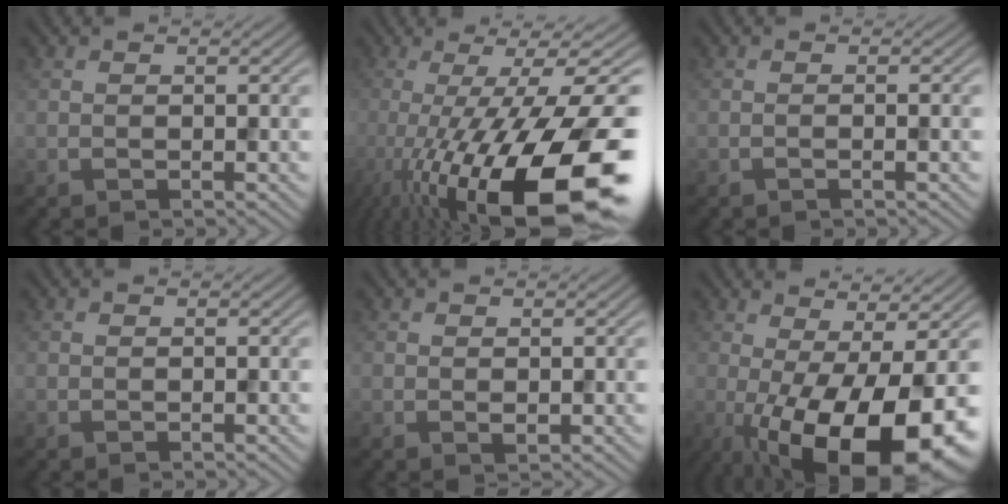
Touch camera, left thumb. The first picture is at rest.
{"total": 20.5, "force": [-8.3, 5.1, 18.1], "torque": [-0.257, -0.014, -0.143]}
{"total": 1.2, "force": [-0.7, -0.2, 0.9], "torque": [-0.021, 0.000, -0.015]}
{"total": 0.0}
{"total": 0.7, "force": [0.2, 0.4, 0.5], "torque": [-0.012, -0.004, 0.007]}
{"total": 16.7, "force": [-5.2, 6.0, 14.7], "torque": [-0.229, -0.007, -0.077]}